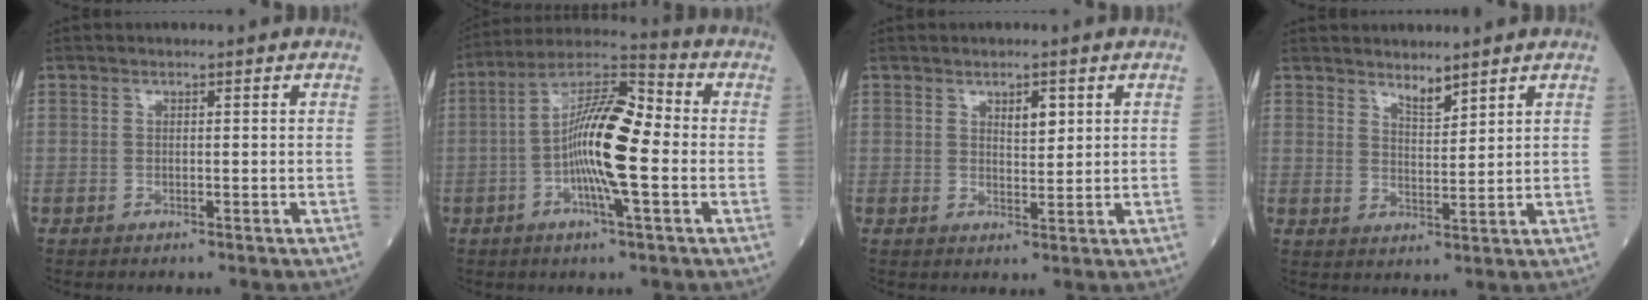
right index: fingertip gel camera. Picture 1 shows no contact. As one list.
[{"total": 13.2, "force": [-1.7, 2.3, 12.8], "torque": [-0.235, 0.019, -0.037]}, {"total": 2.6, "force": [1.3, 0.9, 2.0], "torque": [-0.033, -0.002, 0.023]}, {"total": 2.8, "force": [2.6, 0.3, 1.2], "torque": [-0.025, -0.010, 0.051]}]